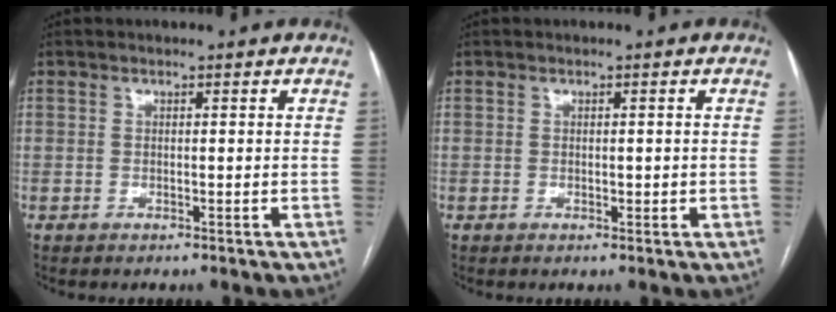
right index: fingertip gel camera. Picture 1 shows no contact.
{"total": 1.2, "force": [-0.1, 0.7, 0.9], "torque": [-0.013, 0.000, 0.002]}